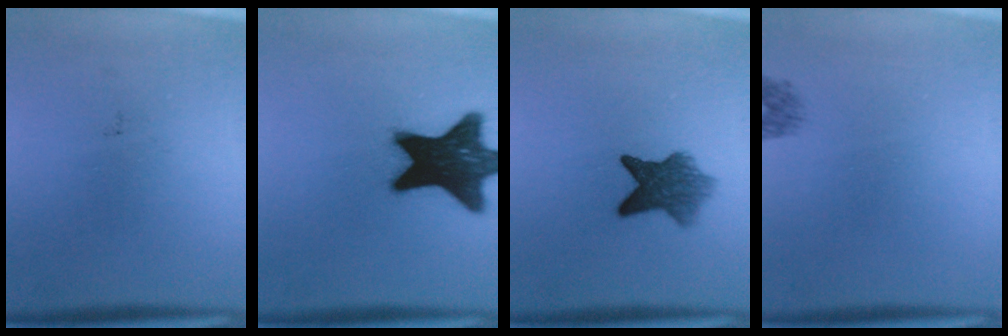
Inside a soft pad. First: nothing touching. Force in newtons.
{"total": 19.6}
{"total": 6.7}
{"total": 1.3}